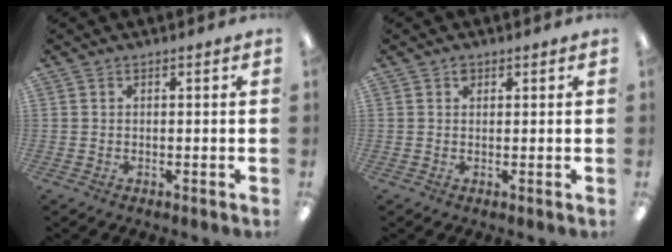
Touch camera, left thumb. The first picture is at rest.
{"total": 1.3, "force": [0.8, 0.9, 0.5], "torque": [-0.003, -0.003, 0.014]}